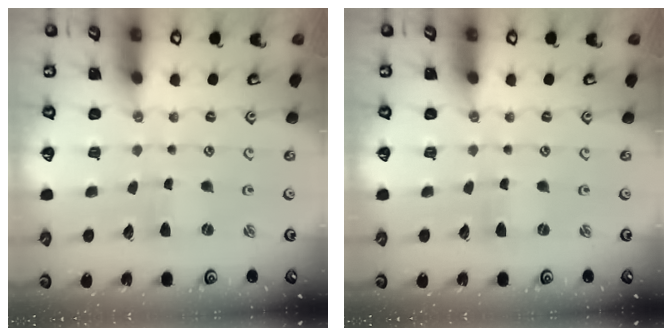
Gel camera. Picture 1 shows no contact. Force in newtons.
{"total": 0.0}